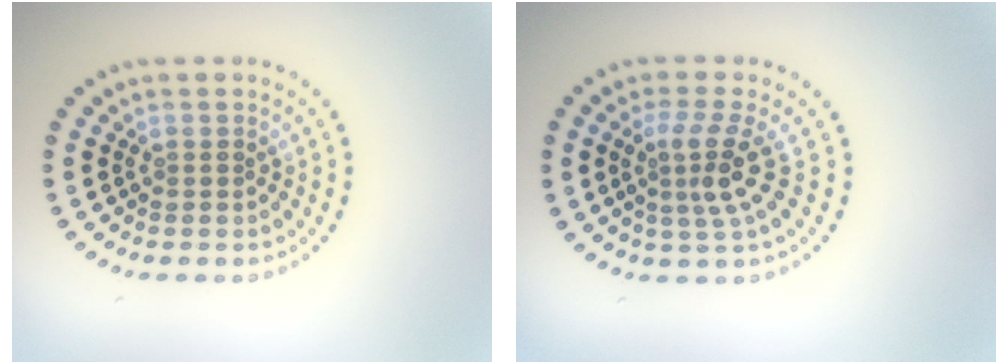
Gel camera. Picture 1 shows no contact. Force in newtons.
{"total": 3.2, "press": 2.2, "slide": 2.3}